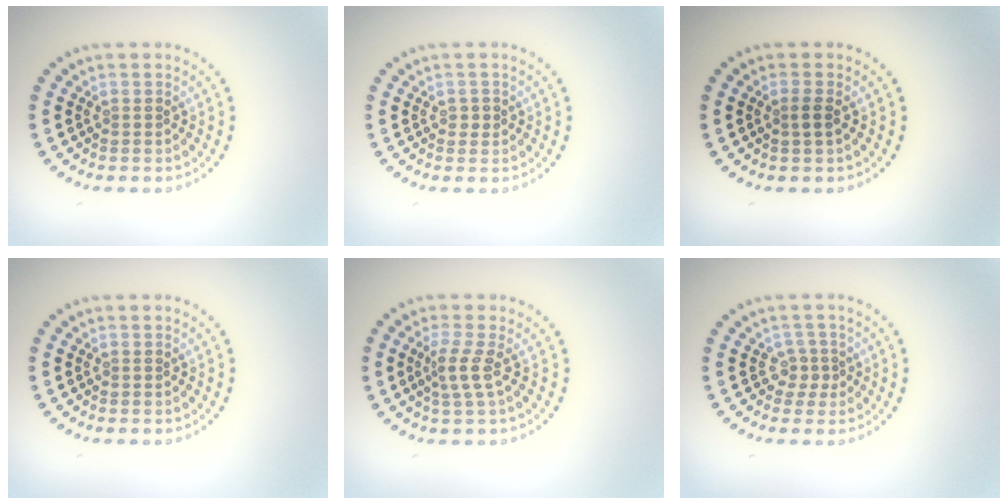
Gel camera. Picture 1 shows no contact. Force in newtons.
{"total": 0.8, "press": 0.8, "slide": 0.1}
{"total": 1.1, "press": 0.9, "slide": 0.7}
{"total": 0.0}
{"total": 2.2, "press": 1.6, "slide": 1.6}
{"total": 2.0, "press": 1.4, "slide": 1.4}